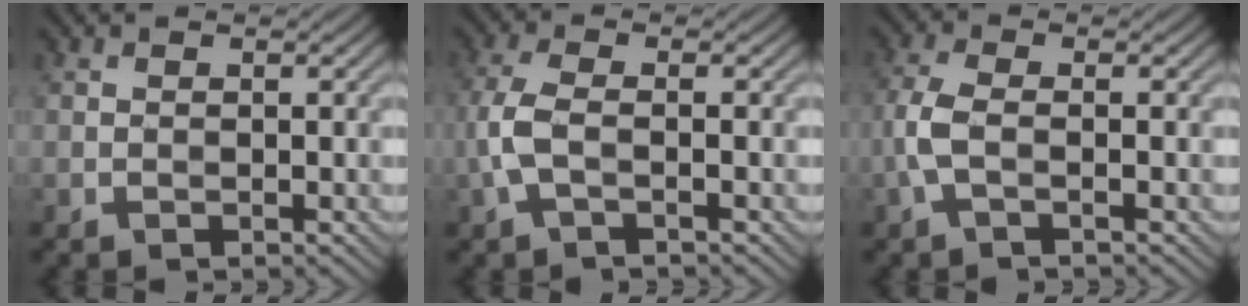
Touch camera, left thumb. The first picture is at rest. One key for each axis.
{"total": 4.1, "fx": -1.1, "fy": 1.6, "fz": 3.7, "tx": -0.100, "ty": 0.002, "tz": -0.030}
{"total": 3.7, "fx": -1.0, "fy": 1.3, "fz": 3.3, "tx": -0.090, "ty": 0.003, "tz": -0.029}